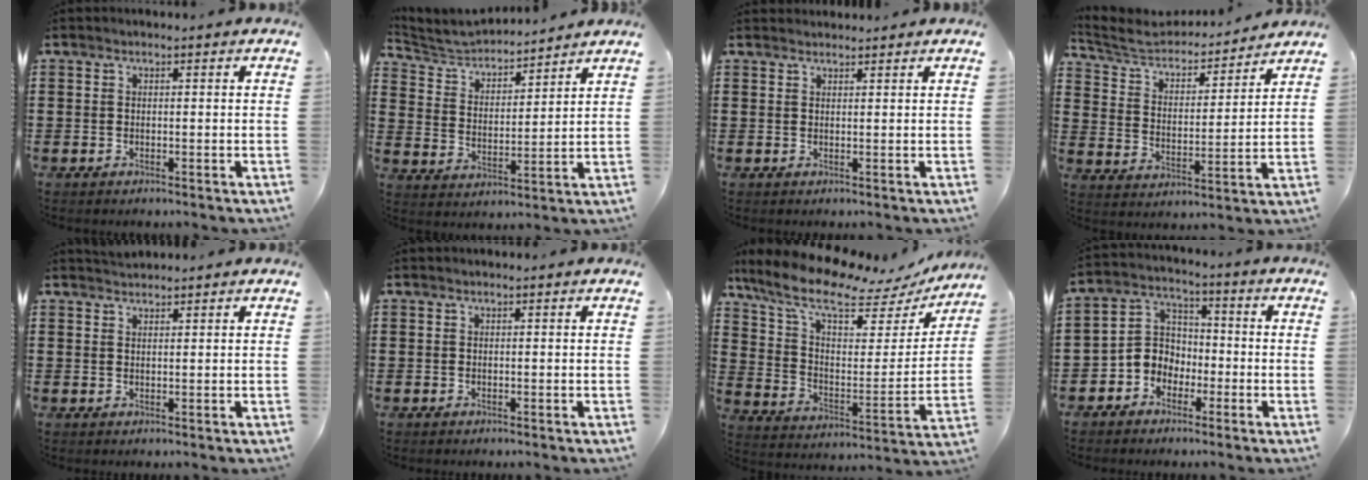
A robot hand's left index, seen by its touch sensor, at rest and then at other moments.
{"total": 4.5, "force": [4.4, 0.7, 0.6], "torque": [-0.038, -0.029, 0.073]}
{"total": 1.1, "force": [1.1, 0.2, 0.0], "torque": [-0.002, 0.000, 0.021]}
{"total": 4.8, "force": [4.4, 1.1, 1.5], "torque": [-0.054, -0.032, 0.068]}
{"total": 1.4, "force": [1.4, 0.2, 0.1], "torque": [-0.004, 0.003, 0.027]}
{"total": 0.0}
{"total": 12.5, "force": [9.9, 3.3, 6.9], "torque": [-0.163, -0.056, 0.170]}
{"total": 5.6, "force": [-2.5, 4.9, 1.5], "torque": [-0.055, 0.008, -0.056]}